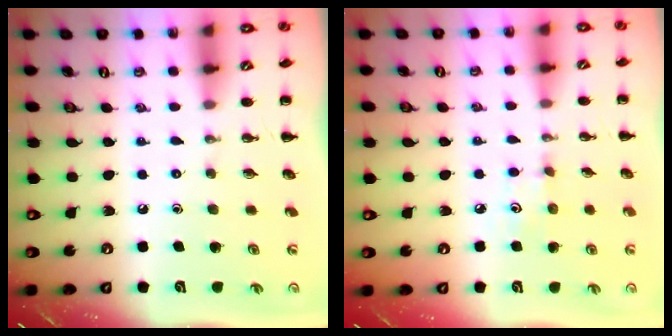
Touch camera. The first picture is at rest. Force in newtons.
{"total": 5.4, "press": 5.2, "slide": 1.7}